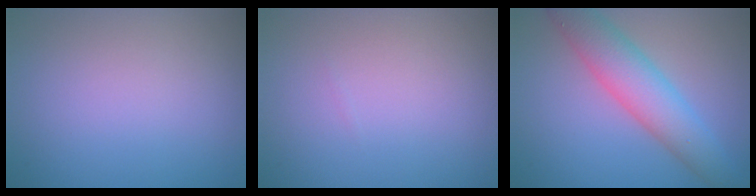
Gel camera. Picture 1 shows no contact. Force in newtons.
{"total": 0.0}
{"total": 6.0, "press": 6.0, "slide": 0.1}